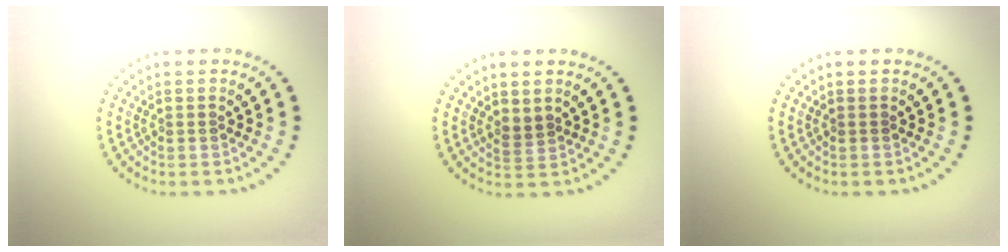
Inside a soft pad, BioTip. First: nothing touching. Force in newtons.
{"total": 1.3, "press": 1.0, "slide": 0.8}
{"total": 0.0}